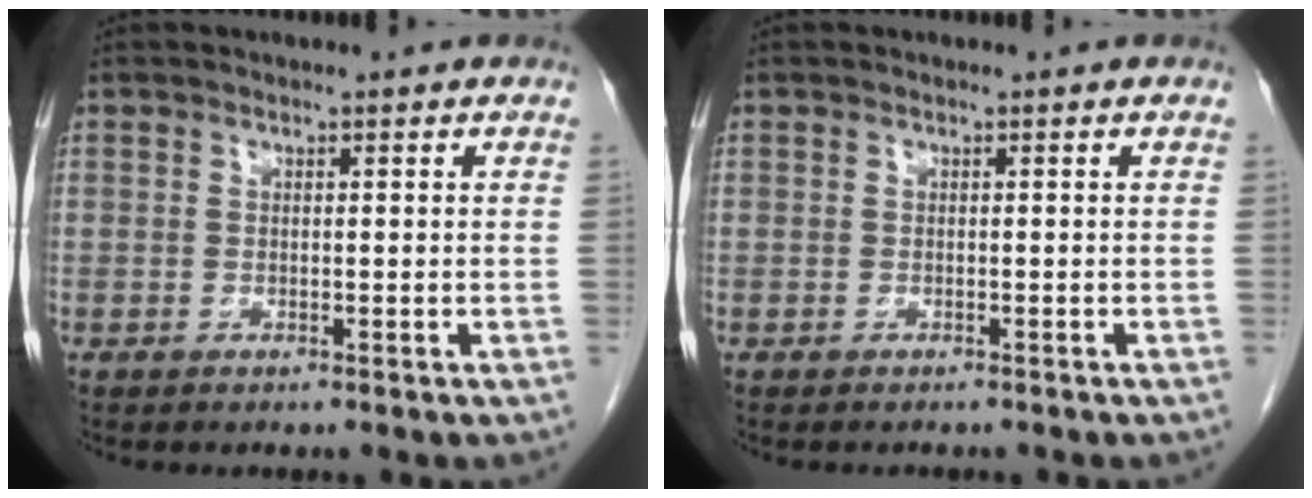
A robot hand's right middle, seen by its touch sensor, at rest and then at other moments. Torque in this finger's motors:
{"motor_torque": [0.01, -0.01, -0.01, 0.00]}